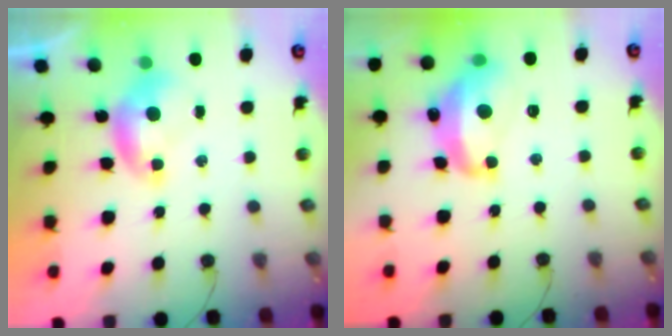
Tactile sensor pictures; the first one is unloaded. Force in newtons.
{"total": 9.2, "press": 9.2, "slide": 0.9}